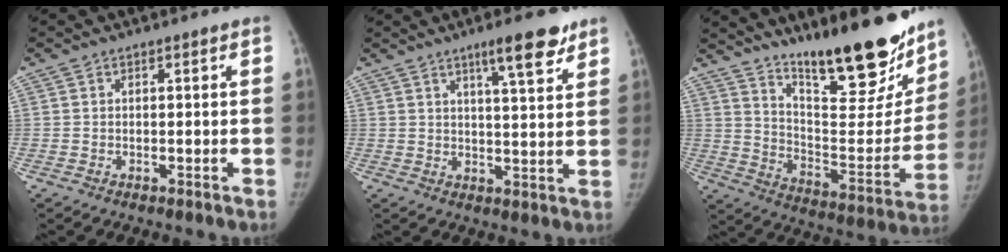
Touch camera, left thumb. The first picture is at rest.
{"total": 8.8, "force": [5.8, 1.8, 6.4], "torque": [-0.081, -0.033, 0.086]}
{"total": 26.8, "force": [19.6, 7.0, 16.9], "torque": [-0.207, -0.110, 0.296]}